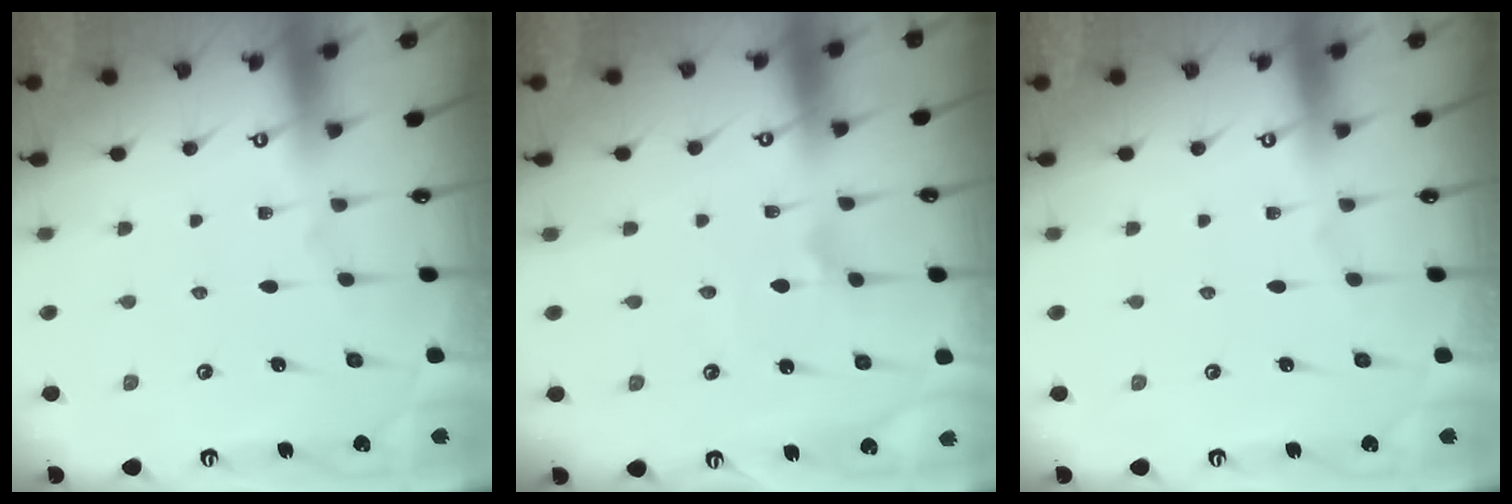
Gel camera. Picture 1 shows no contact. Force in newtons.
{"total": 2.4, "press": 2.4, "slide": 0.5}
{"total": 0.0}